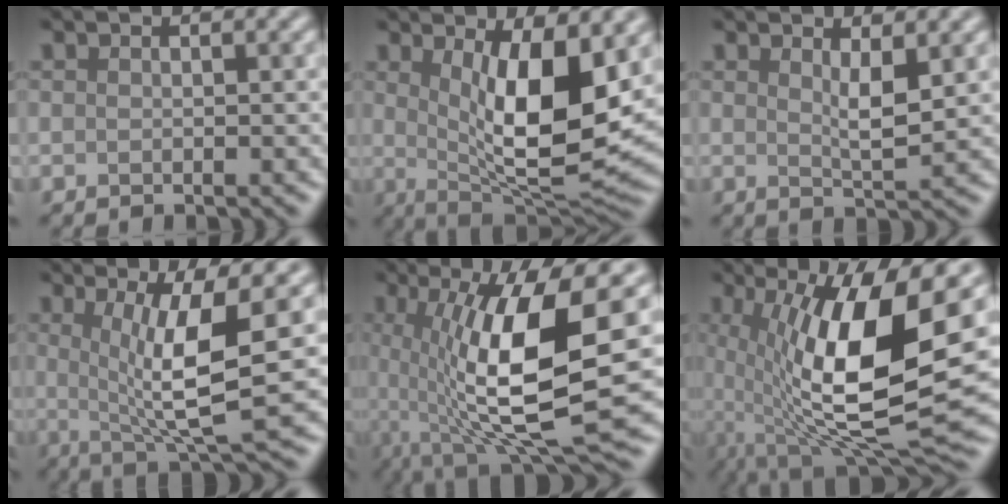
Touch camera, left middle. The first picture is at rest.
{"total": 10.0, "force": [1.6, 3.1, 9.3], "torque": [-0.147, -0.021, 0.033]}
{"total": 2.3, "force": [0.9, 0.4, 2.0], "torque": [-0.038, -0.008, 0.018]}
{"total": 7.8, "force": [0.7, 1.6, 7.5], "torque": [-0.121, -0.009, 0.017]}
{"total": 12.2, "force": [0.3, 3.4, 11.7], "torque": [-0.203, -0.013, 0.008]}
{"total": 13.6, "force": [0.8, 4.1, 12.9], "torque": [-0.228, -0.020, 0.017]}